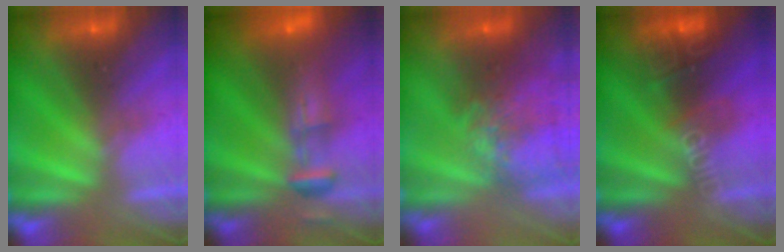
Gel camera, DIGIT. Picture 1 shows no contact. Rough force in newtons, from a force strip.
{"total": 9.6}
{"total": 7.4}
{"total": 2.6}